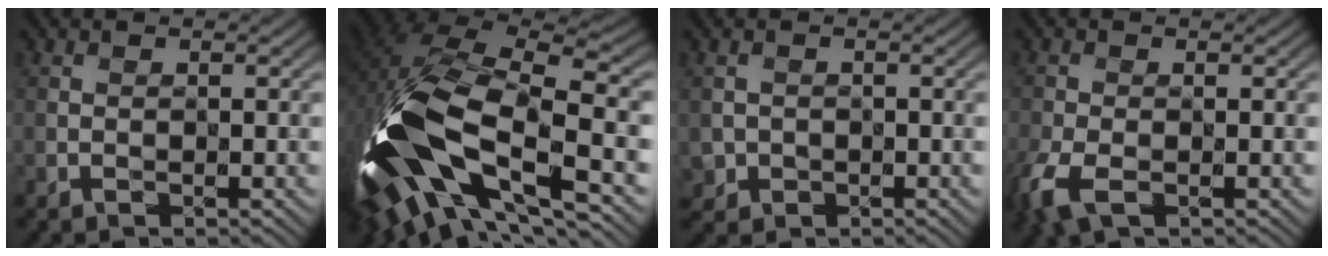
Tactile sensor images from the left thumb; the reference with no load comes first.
{"total": 17.2, "force": [-5.2, 8.7, 13.9], "torque": [-0.321, -0.022, -0.085]}
{"total": 1.4, "force": [-0.4, 1.2, -0.6], "torque": [0.013, -0.008, -0.007]}
{"total": 5.3, "force": [-2.7, 2.5, 3.8], "torque": [-0.094, -0.018, -0.053]}